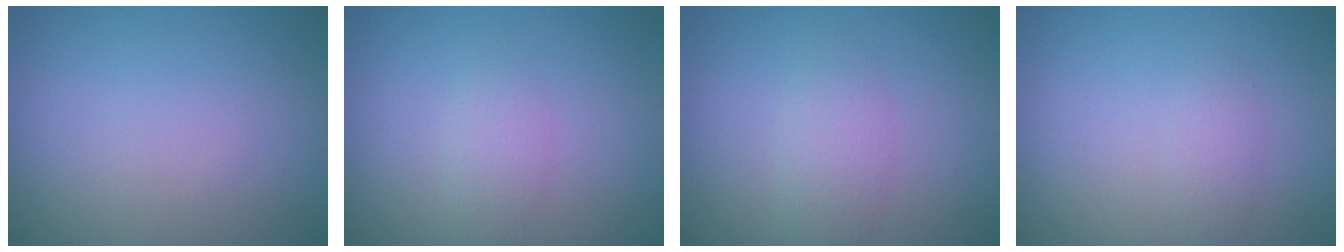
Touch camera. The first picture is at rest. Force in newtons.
{"total": 1.4, "press": 1.4, "slide": 0.0}
{"total": 1.9, "press": 1.9, "slide": 0.1}
{"total": 1.1, "press": 1.1, "slide": 0.0}